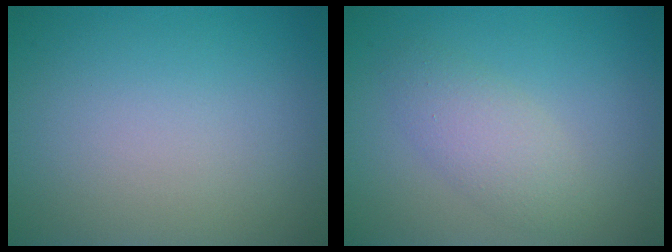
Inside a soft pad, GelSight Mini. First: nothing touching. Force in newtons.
{"total": 2.8, "press": 2.8, "slide": 0.2}